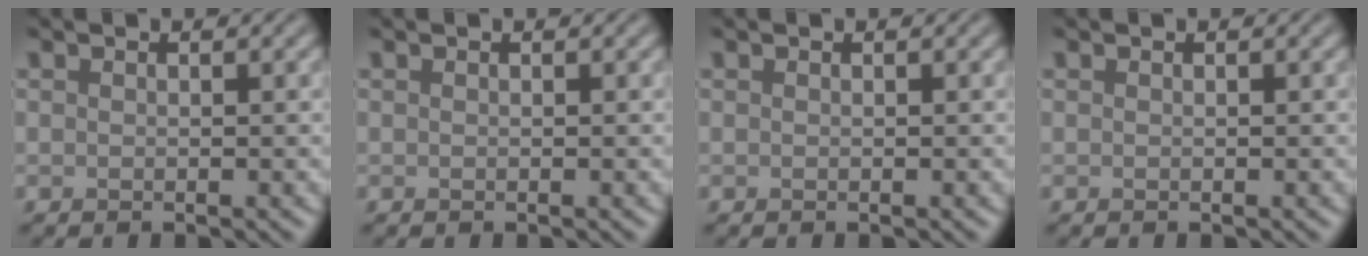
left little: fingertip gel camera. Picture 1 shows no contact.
{"total": 0.0}
{"total": 0.0}
{"total": 0.0}